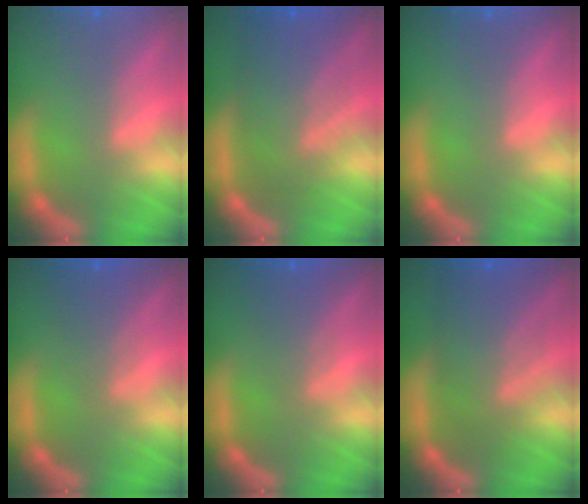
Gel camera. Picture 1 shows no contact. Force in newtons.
{"total": 8.1}
{"total": 0.0}
{"total": 3.1}
{"total": 3.1}
{"total": 8.0}